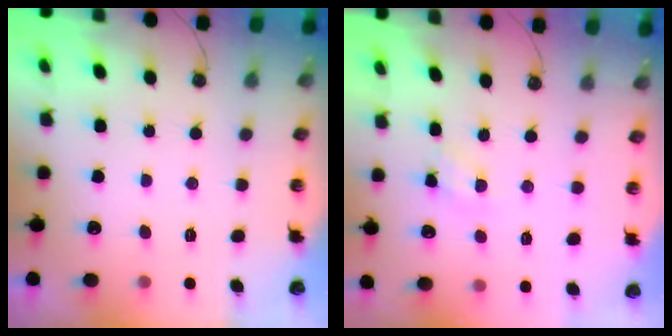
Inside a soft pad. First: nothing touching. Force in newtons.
{"total": 3.9, "press": 3.9, "slide": 0.7}